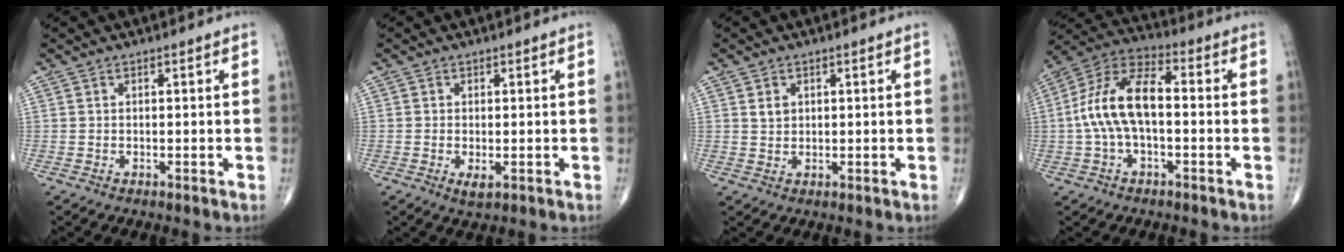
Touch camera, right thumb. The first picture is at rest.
{"total": 1.9, "force": [-0.5, 0.8, 1.6], "torque": [-0.029, -0.004, -0.005]}
{"total": 2.0, "force": [0.8, 1.6, 1.0], "torque": [-0.011, -0.005, 0.016]}
{"total": 13.2, "force": [-0.6, 6.6, 11.4], "torque": [-0.226, 0.043, -0.021]}